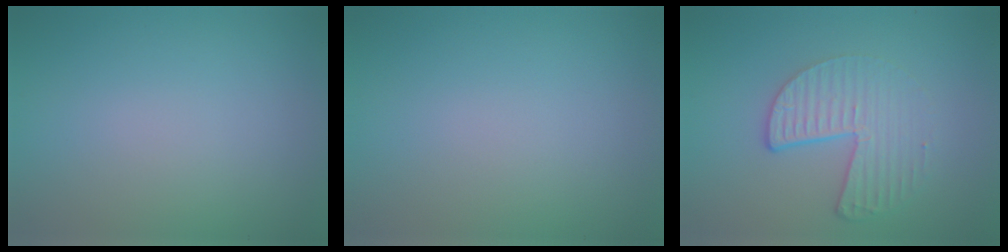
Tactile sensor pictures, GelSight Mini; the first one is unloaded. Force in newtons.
{"total": 0.0}
{"total": 4.5, "press": 3.1, "slide": 3.3}